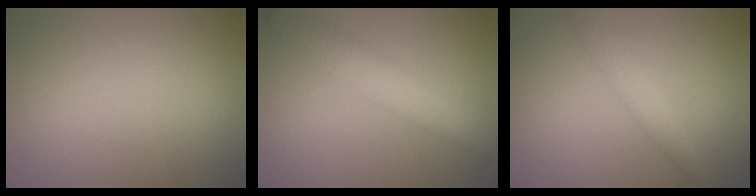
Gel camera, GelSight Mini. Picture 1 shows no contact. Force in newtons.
{"total": 4.0, "press": 4.0, "slide": 0.1}
{"total": 2.2, "press": 2.2, "slide": 0.0}